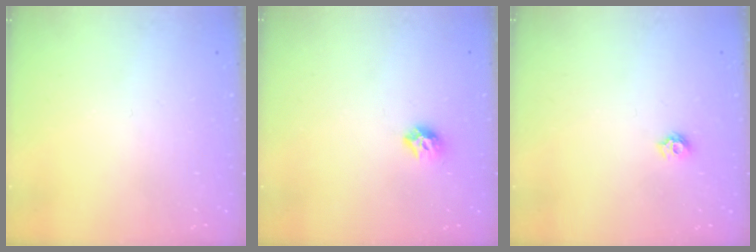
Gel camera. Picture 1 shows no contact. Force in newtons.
{"total": 7.9, "press": 7.8, "slide": 1.0}
{"total": 5.7, "press": 5.7, "slide": 0.6}